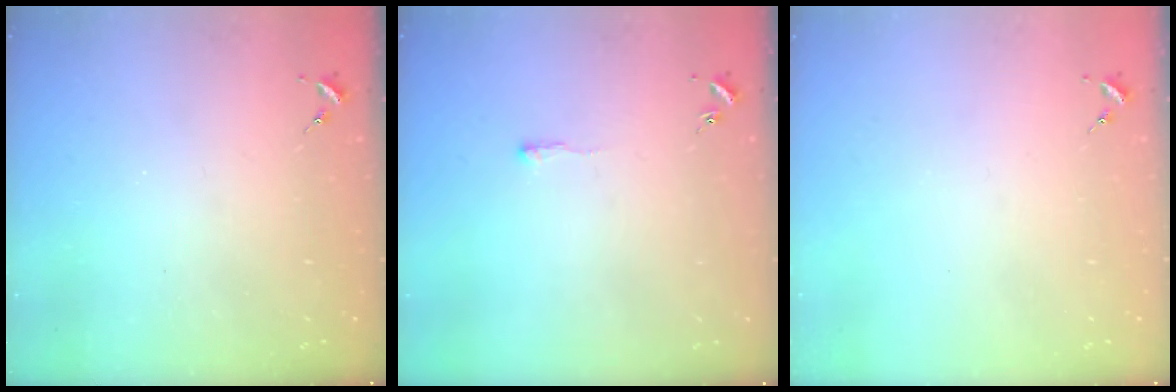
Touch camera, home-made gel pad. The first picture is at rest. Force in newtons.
{"total": 2.1, "press": 2.1, "slide": 0.4}
{"total": 0.0}